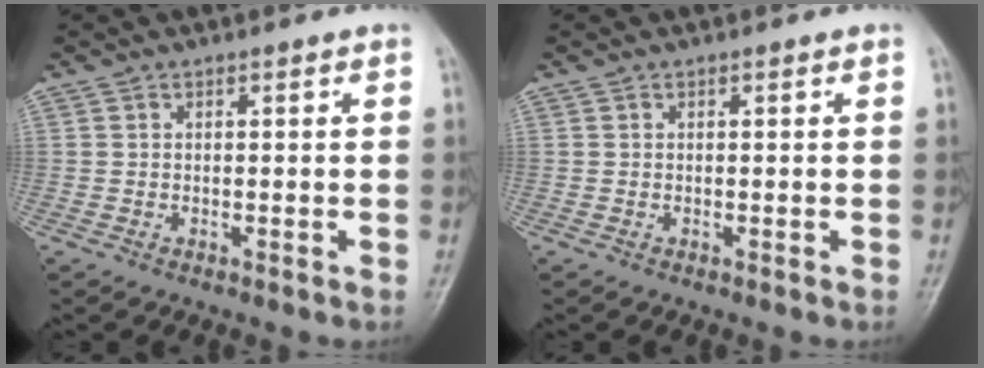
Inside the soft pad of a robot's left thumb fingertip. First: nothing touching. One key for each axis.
{"total": 0.0}